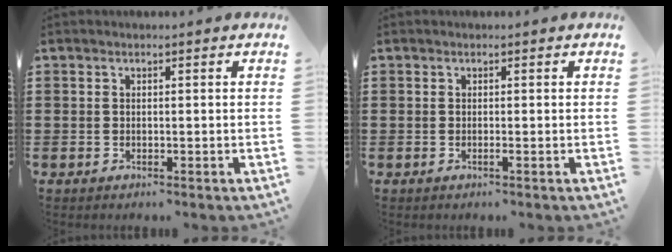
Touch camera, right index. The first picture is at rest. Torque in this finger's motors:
{"motor_torque": [0.04, -0.06, -0.05, 0.01]}